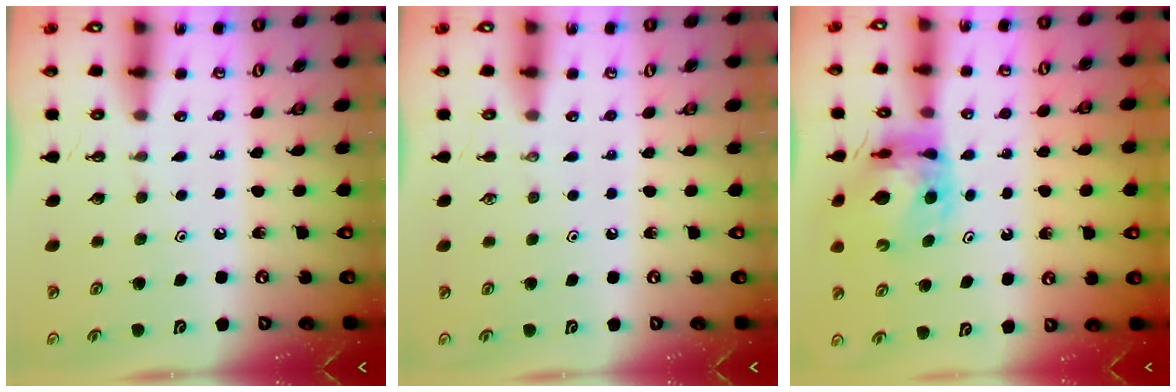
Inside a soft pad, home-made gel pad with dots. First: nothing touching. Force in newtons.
{"total": 0.0}
{"total": 12.2, "press": 12.1, "slide": 1.4}